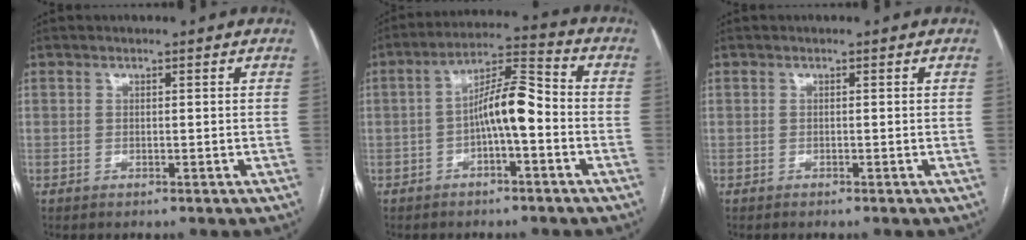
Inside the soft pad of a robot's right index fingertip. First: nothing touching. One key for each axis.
{"total": 8.3, "fx": -1.8, "fy": 1.8, "fz": 7.9, "tx": -0.139, "ty": 0.030, "tz": -0.032}
{"total": 0.0}